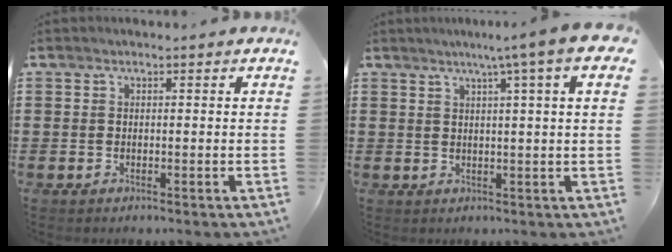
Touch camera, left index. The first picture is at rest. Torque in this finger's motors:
{"motor_torque": [2.14, 0.00, 0.98, 0.11]}